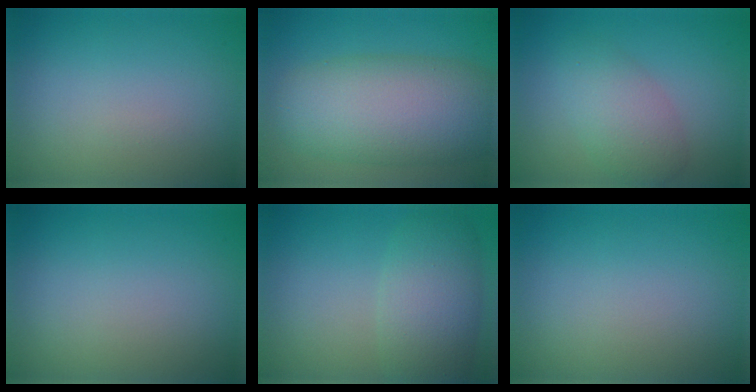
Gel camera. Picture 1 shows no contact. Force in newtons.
{"total": 9.7, "press": 9.7, "slide": 0.7}
{"total": 3.7, "press": 3.7, "slide": 0.1}
{"total": 0.0}
{"total": 5.6, "press": 5.6, "slide": 0.4}
{"total": 0.0}